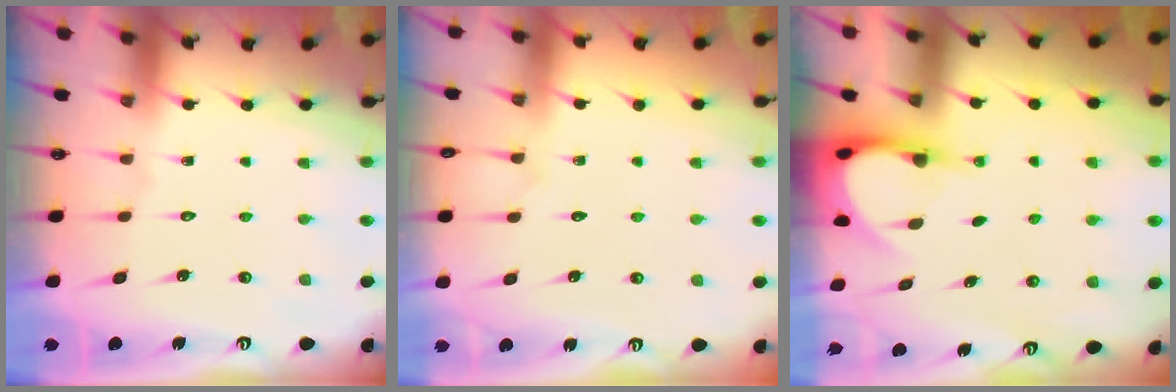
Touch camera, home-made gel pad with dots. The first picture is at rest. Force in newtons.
{"total": 2.9, "press": 2.9, "slide": 0.4}
{"total": 3.9, "press": 3.9, "slide": 0.4}